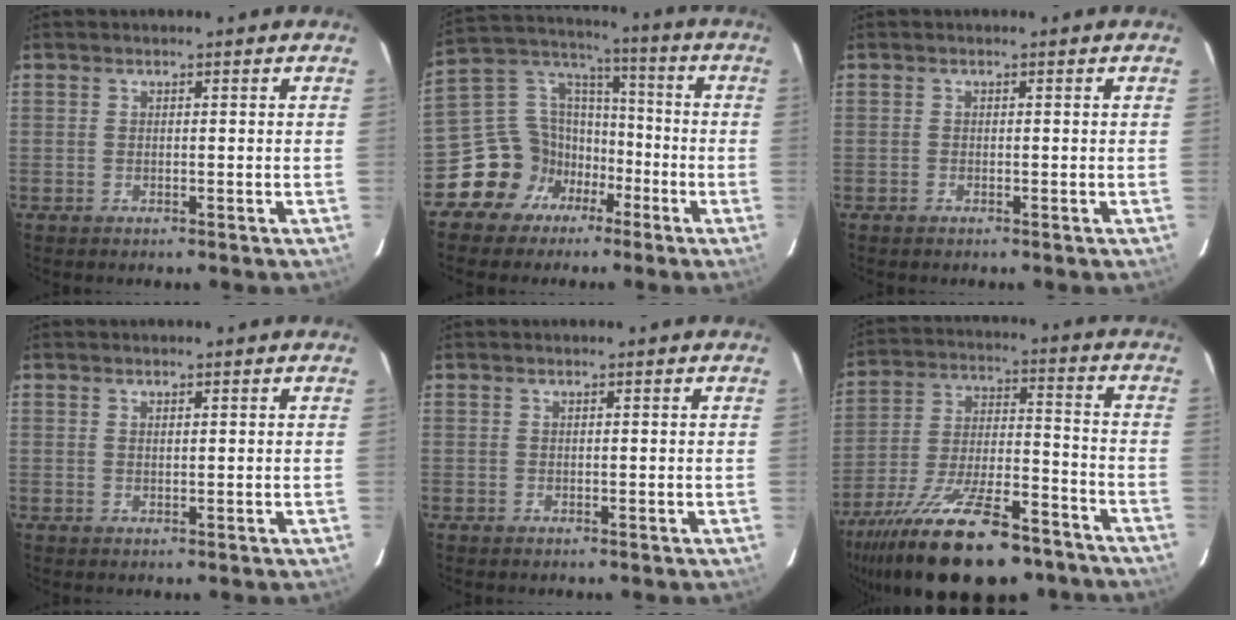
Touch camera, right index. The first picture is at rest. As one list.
[{"total": 12.7, "force": [-6.6, 10.5, 3.1], "torque": [-0.070, 0.054, -0.102]}, {"total": 0.0}, {"total": 0.8, "force": [0.5, 0.2, 0.5], "torque": [-0.010, 0.002, 0.009]}, {"total": 0.0}, {"total": 27.0, "force": [-19.9, 9.1, 15.7], "torque": [-0.293, -0.041, -0.300]}]